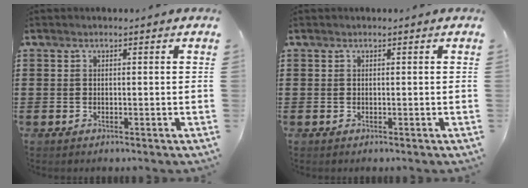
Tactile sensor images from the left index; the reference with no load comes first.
{"total": 0.0}